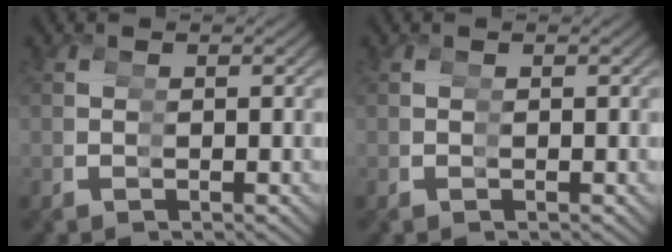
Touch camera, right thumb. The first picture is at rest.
{"total": 0.0}